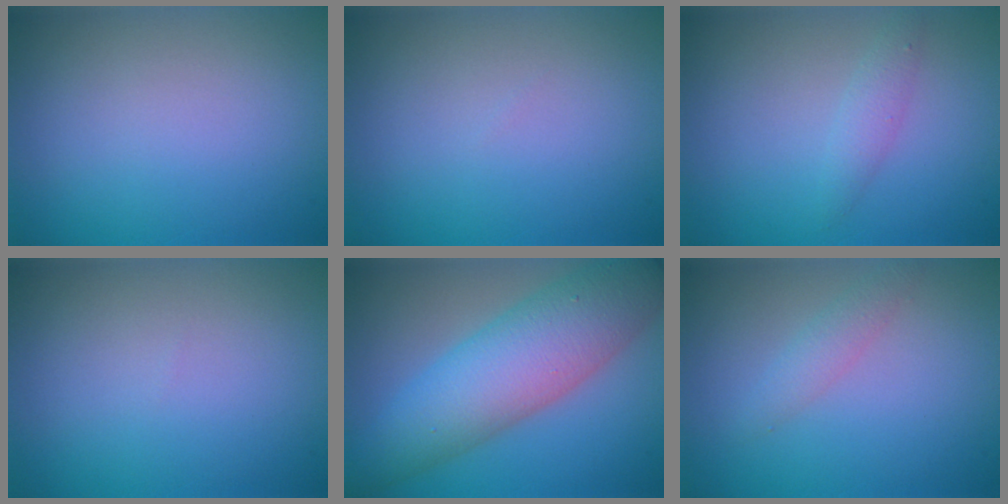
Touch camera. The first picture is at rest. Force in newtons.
{"total": 0.0}
{"total": 1.4, "press": 1.4, "slide": 0.0}
{"total": 0.0}
{"total": 8.7, "press": 8.7, "slide": 0.2}
{"total": 1.5, "press": 1.5, "slide": 0.0}